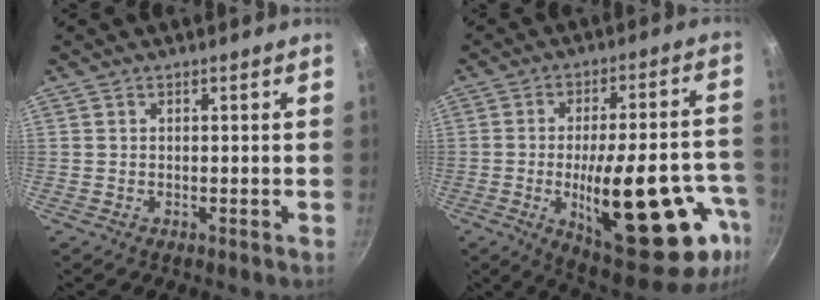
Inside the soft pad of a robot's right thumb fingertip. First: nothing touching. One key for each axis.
{"total": 27.6, "fx": -8.9, "fy": 10.3, "fz": 24.0, "tx": -0.298, "ty": 0.016, "tz": -0.113}